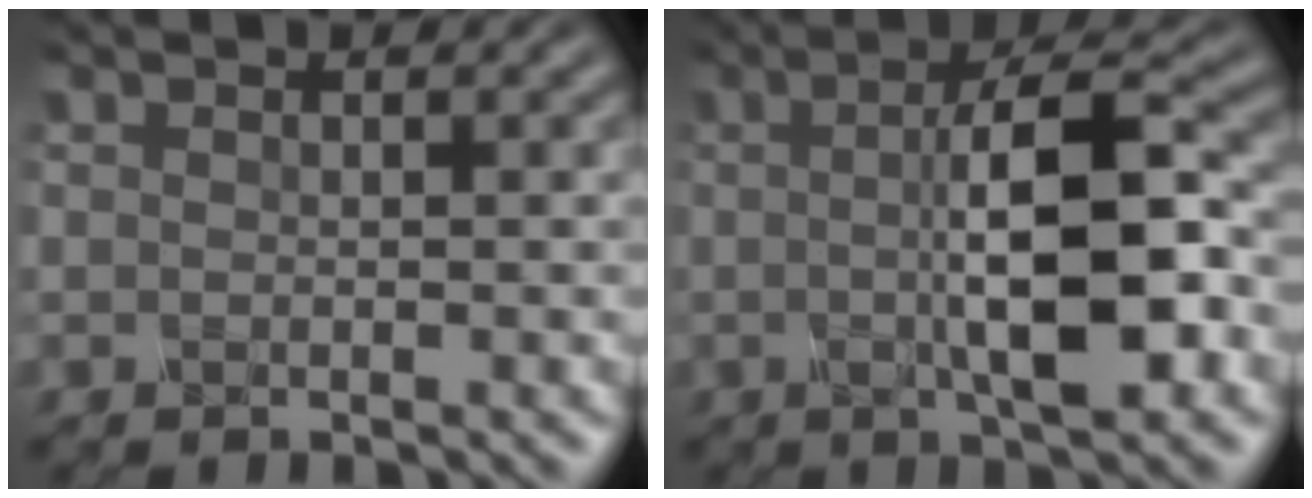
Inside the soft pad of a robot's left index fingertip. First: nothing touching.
{"total": 8.6, "force": [-0.1, 2.2, 8.3], "torque": [-0.125, 0.004, -0.004]}